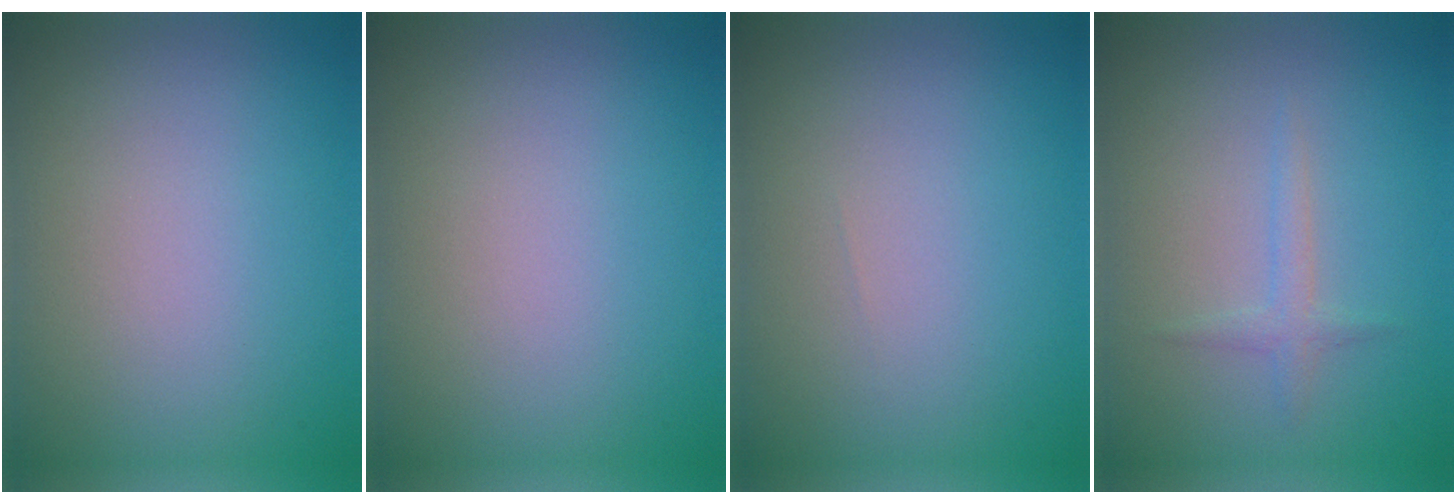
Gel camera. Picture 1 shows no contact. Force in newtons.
{"total": 0.0}
{"total": 0.0}
{"total": 1.3, "press": 1.2, "slide": 0.0}